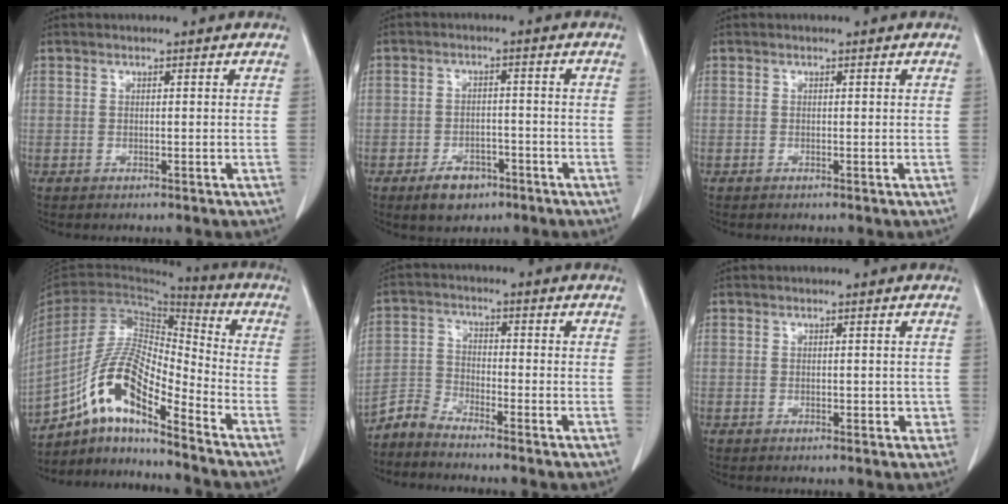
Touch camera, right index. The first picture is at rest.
{"total": 5.8, "force": [-3.6, 3.6, 2.9], "torque": [-0.047, 0.004, -0.051]}
{"total": 0.0}
{"total": 15.8, "force": [-9.4, 3.9, 12.1], "torque": [-0.246, 0.017, -0.171]}
{"total": 4.4, "force": [-4.3, 0.4, 0.7], "torque": [-0.019, -0.007, -0.088]}
{"total": 2.5, "force": [-0.3, 1.6, 2.0], "torque": [-0.026, 0.007, 0.000]}